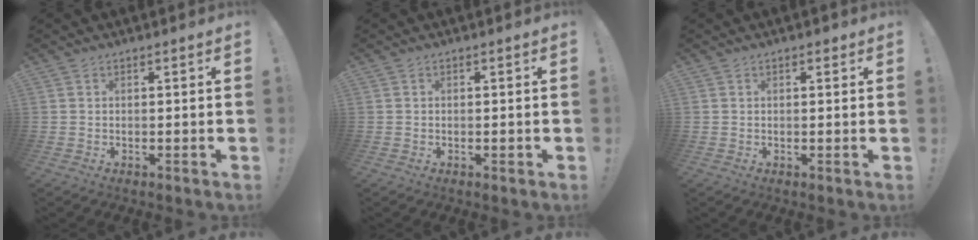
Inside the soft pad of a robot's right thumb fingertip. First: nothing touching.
{"total": 0.5, "force": [-0.2, 0.2, 0.5], "torque": [0.003, -0.002, -0.005]}
{"total": 0.5, "force": [0.3, 0.5, 0.1], "torque": [0.005, -0.002, 0.004]}